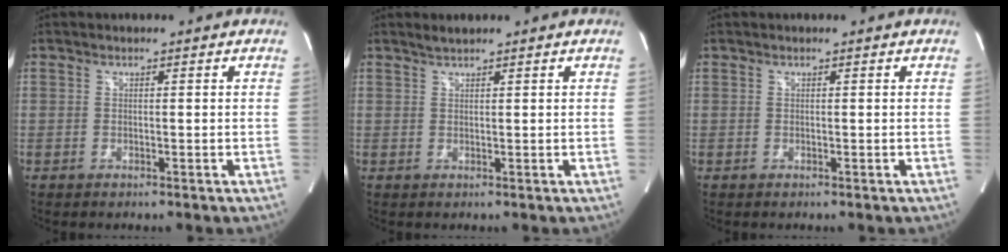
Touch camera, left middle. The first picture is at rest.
{"total": 1.3, "force": [1.2, 0.0, 0.5], "torque": [-0.013, 0.005, 0.028]}
{"total": 0.0}